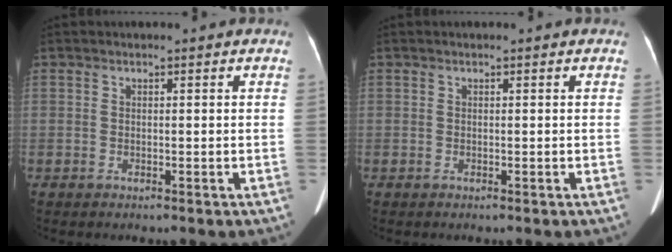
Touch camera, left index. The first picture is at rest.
{"total": 0.0}